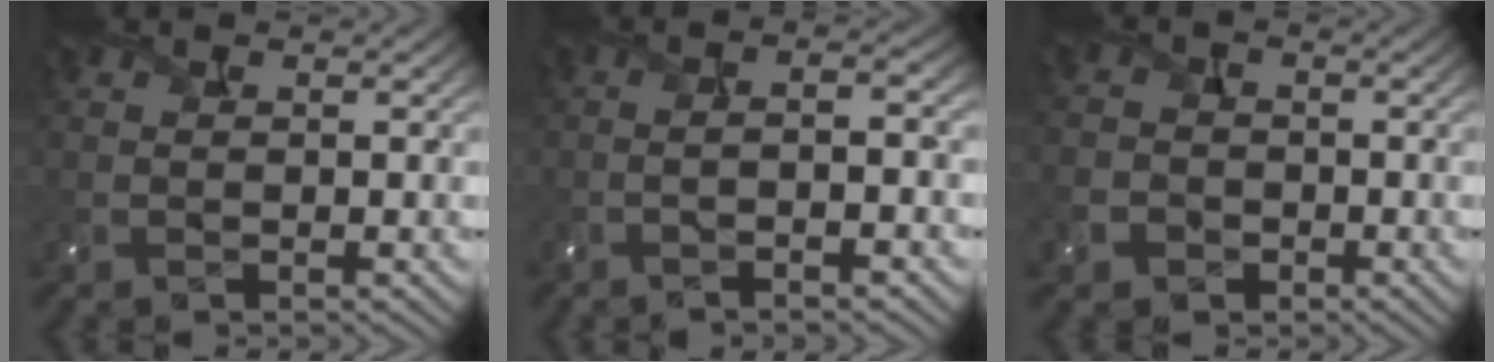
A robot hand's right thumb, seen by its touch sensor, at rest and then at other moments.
{"total": 5.0, "force": [-1.9, 0.9, 4.5], "torque": [-0.073, 0.003, -0.035]}
{"total": 4.0, "force": [-1.8, 3.4, 1.1], "torque": [-0.023, -0.006, -0.052]}